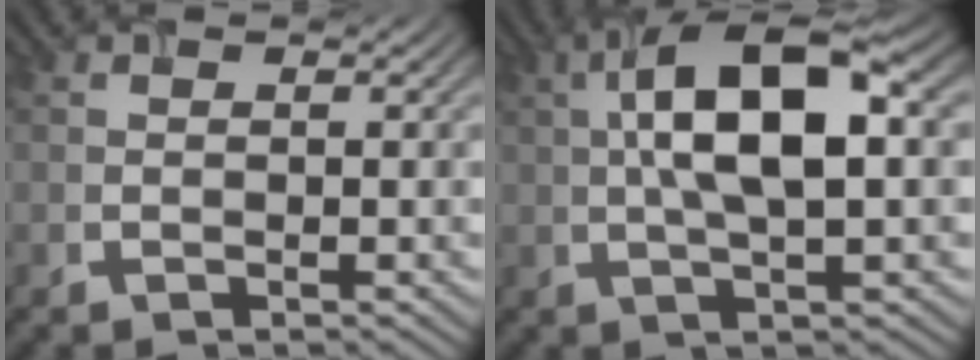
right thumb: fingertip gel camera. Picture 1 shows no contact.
{"total": 11.4, "force": [1.9, 4.3, 10.4], "torque": [-0.187, 0.016, 0.030]}